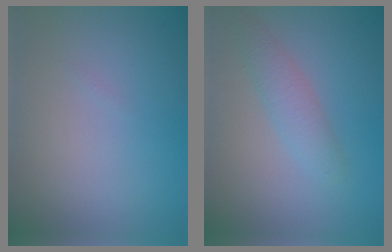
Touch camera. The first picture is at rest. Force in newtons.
{"total": 2.5, "press": 2.5, "slide": 0.0}